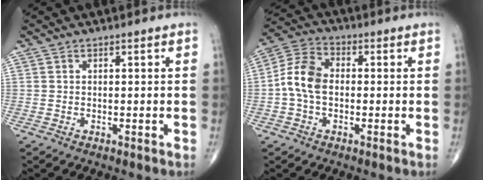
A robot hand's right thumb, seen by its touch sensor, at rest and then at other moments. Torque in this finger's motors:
{"motor_torque": [0.98, 1.29, 0.27, -0.40, 0.11]}